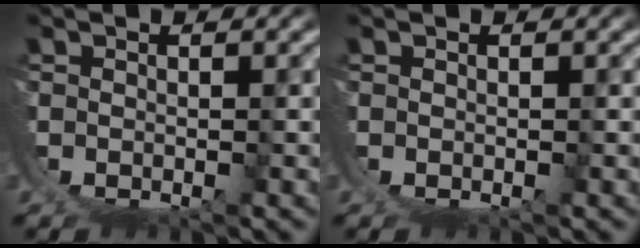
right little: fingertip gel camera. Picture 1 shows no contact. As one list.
[{"total": 0.0}]